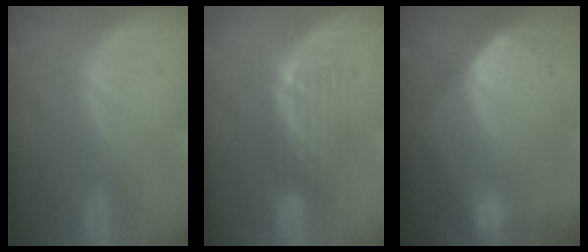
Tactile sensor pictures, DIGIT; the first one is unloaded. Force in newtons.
{"total": 5.0, "press": 4.3, "slide": 2.6}
{"total": 10.4, "press": 9.0, "slide": 5.1}